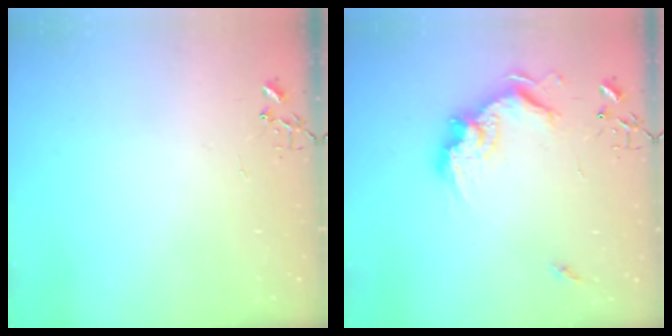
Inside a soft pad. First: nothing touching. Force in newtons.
{"total": 16.3, "press": 16.2, "slide": 1.6}